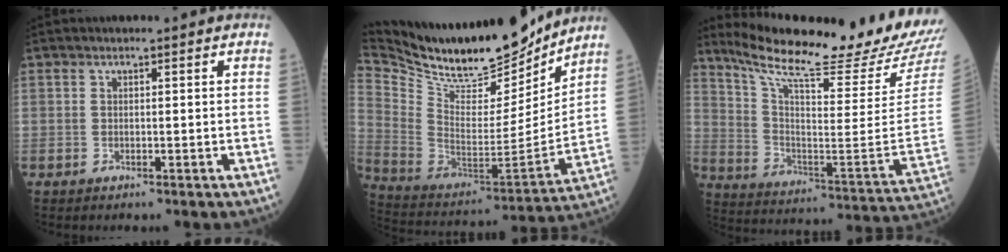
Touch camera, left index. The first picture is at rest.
{"total": 24.9, "force": [22.2, 5.8, 9.8], "torque": [-0.198, -0.043, 0.355]}
{"total": 25.6, "force": [22.7, -0.1, 11.9], "torque": [-0.207, -0.096, 0.322]}